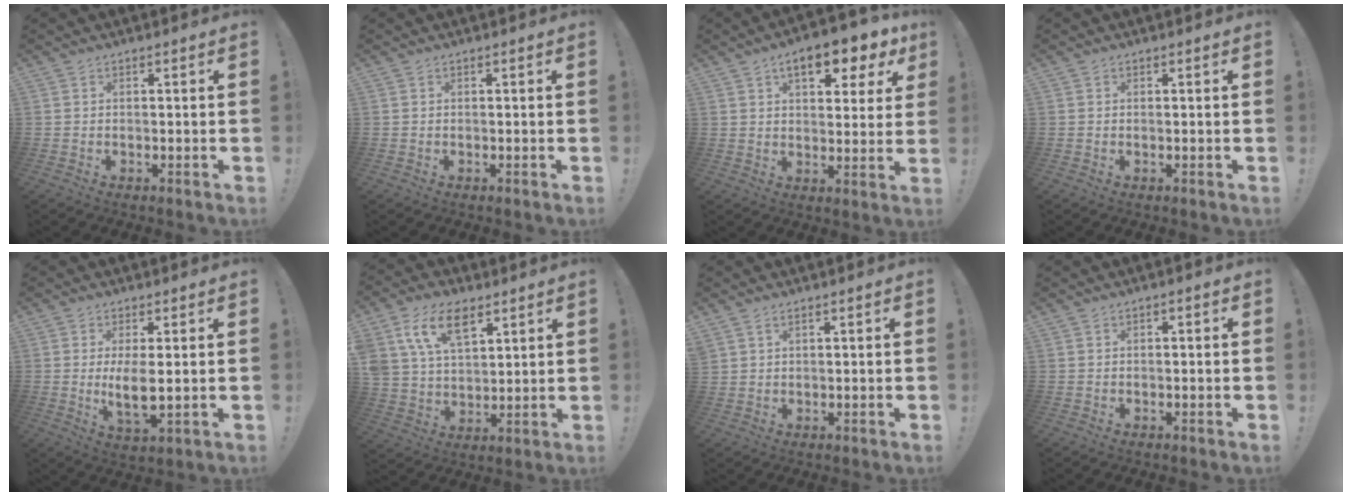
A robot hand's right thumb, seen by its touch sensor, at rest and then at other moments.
{"total": 0.0}
{"total": 11.0, "force": [5.8, 4.5, 8.2], "torque": [-0.110, -0.028, 0.094]}
{"total": 0.0}
{"total": 7.1, "force": [0.6, 2.5, 6.6], "torque": [-0.103, -0.019, 0.010]}
{"total": 14.3, "force": [7.9, 8.5, 8.3], "torque": [-0.152, -0.025, 0.151]}
{"total": 1.8, "force": [1.2, 0.9, 0.9], "torque": [-0.013, -0.005, 0.022]}
{"total": 0.7, "force": [-0.5, 0.3, 0.3], "torque": [-0.008, 0.005, -0.009]}